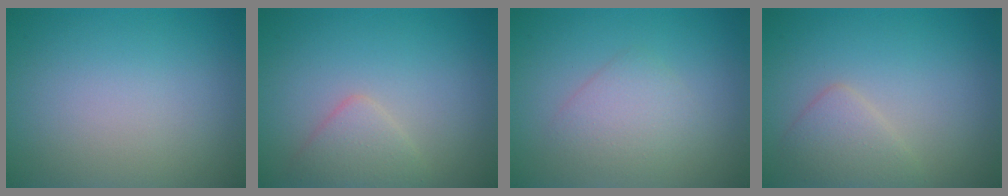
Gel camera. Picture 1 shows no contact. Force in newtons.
{"total": 2.1, "press": 2.1, "slide": 0.2}
{"total": 2.2, "press": 2.2, "slide": 0.1}
{"total": 2.2, "press": 2.2, "slide": 0.1}